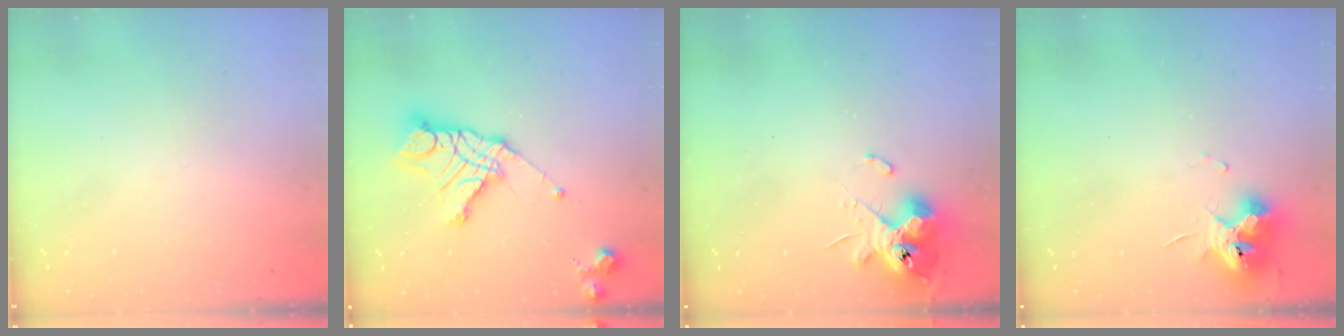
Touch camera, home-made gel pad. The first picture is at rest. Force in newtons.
{"total": 15.7, "press": 15.6, "slide": 1.6}
{"total": 13.1, "press": 13.0, "slide": 1.7}
{"total": 11.3, "press": 11.3, "slide": 1.0}